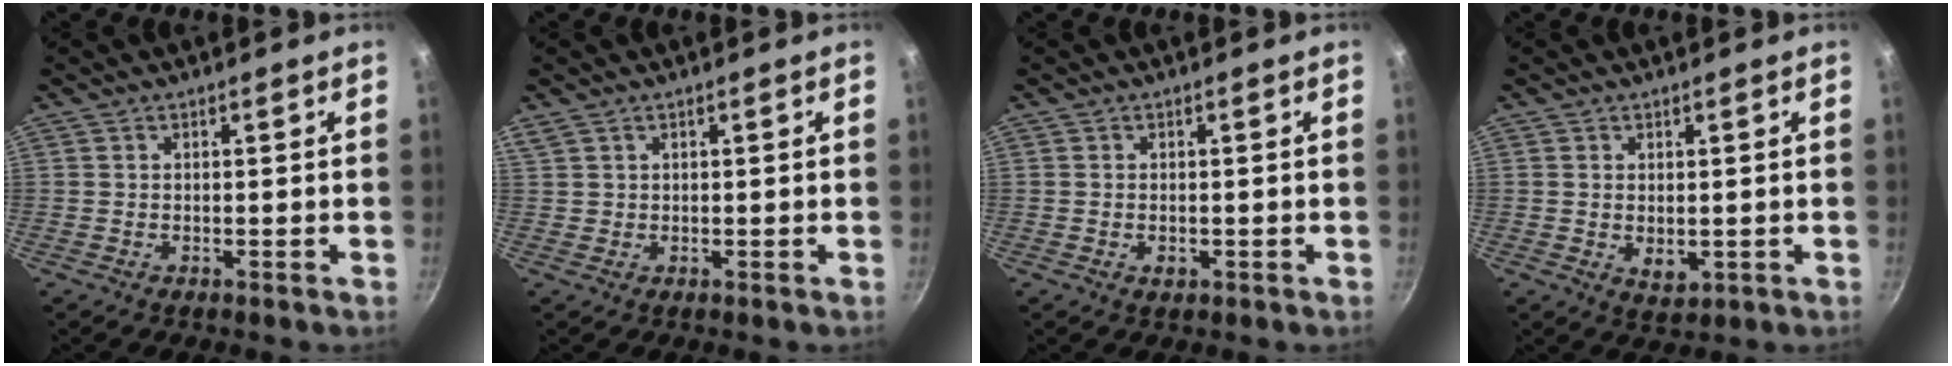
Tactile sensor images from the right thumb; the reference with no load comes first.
{"total": 1.8, "force": [1.1, 1.1, 0.9], "torque": [-0.017, 0.005, 0.026]}
{"total": 1.5, "force": [-0.4, 1.0, 1.0], "torque": [-0.016, -0.001, -0.006]}
{"total": 3.4, "force": [0.0, 2.3, 2.6], "torque": [-0.040, -0.012, 0.003]}